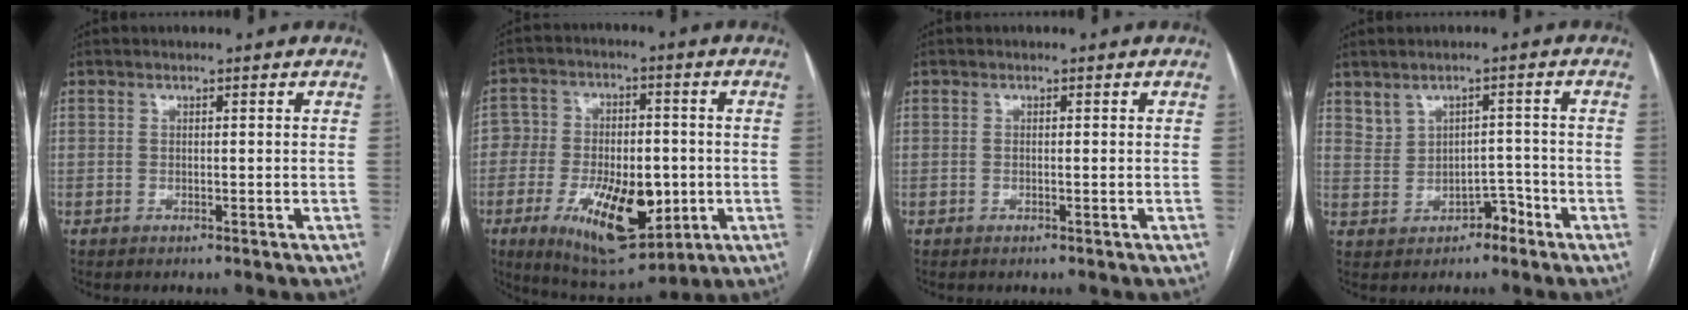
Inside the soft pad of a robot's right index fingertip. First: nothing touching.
{"total": 17.1, "force": [-5.1, 8.2, 14.1], "torque": [-0.251, 0.004, -0.066]}
{"total": 0.0}
{"total": 3.1, "force": [-0.2, 2.7, 1.6], "torque": [-0.017, 0.014, 0.007]}